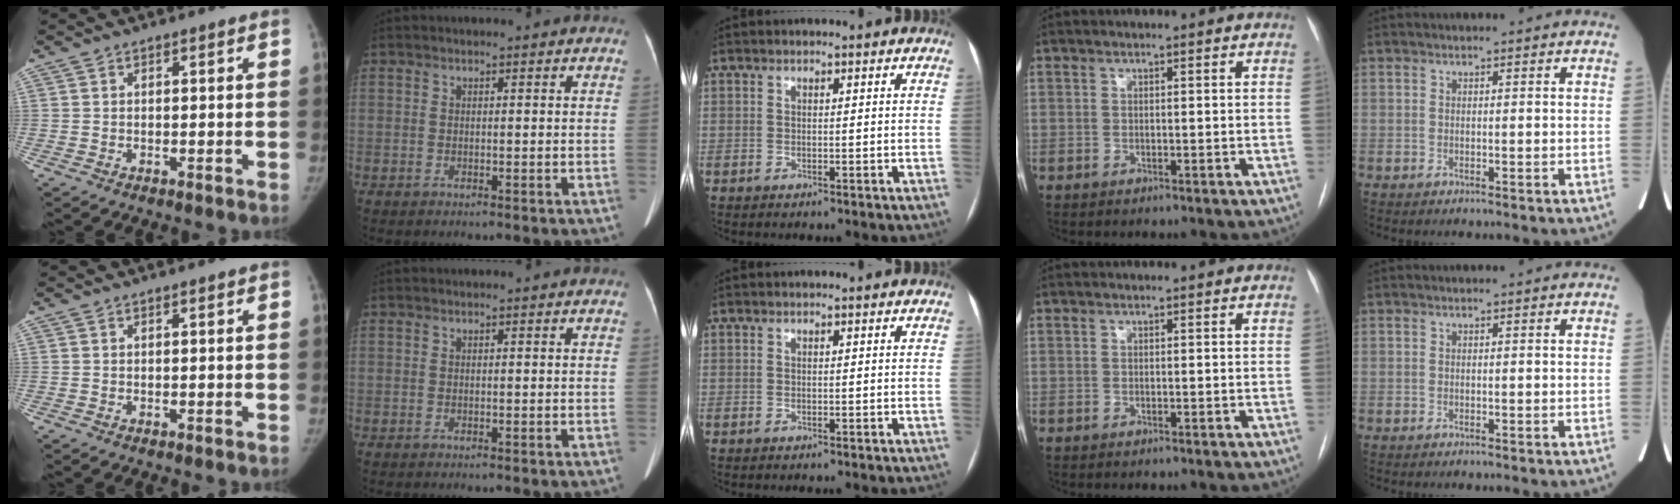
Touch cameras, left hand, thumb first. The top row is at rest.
{}